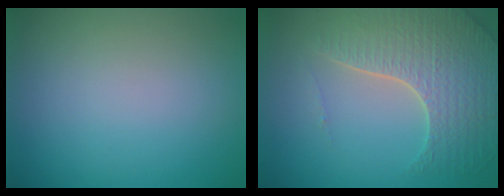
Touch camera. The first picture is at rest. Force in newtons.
{"total": 6.0, "press": 4.8, "slide": 3.5}